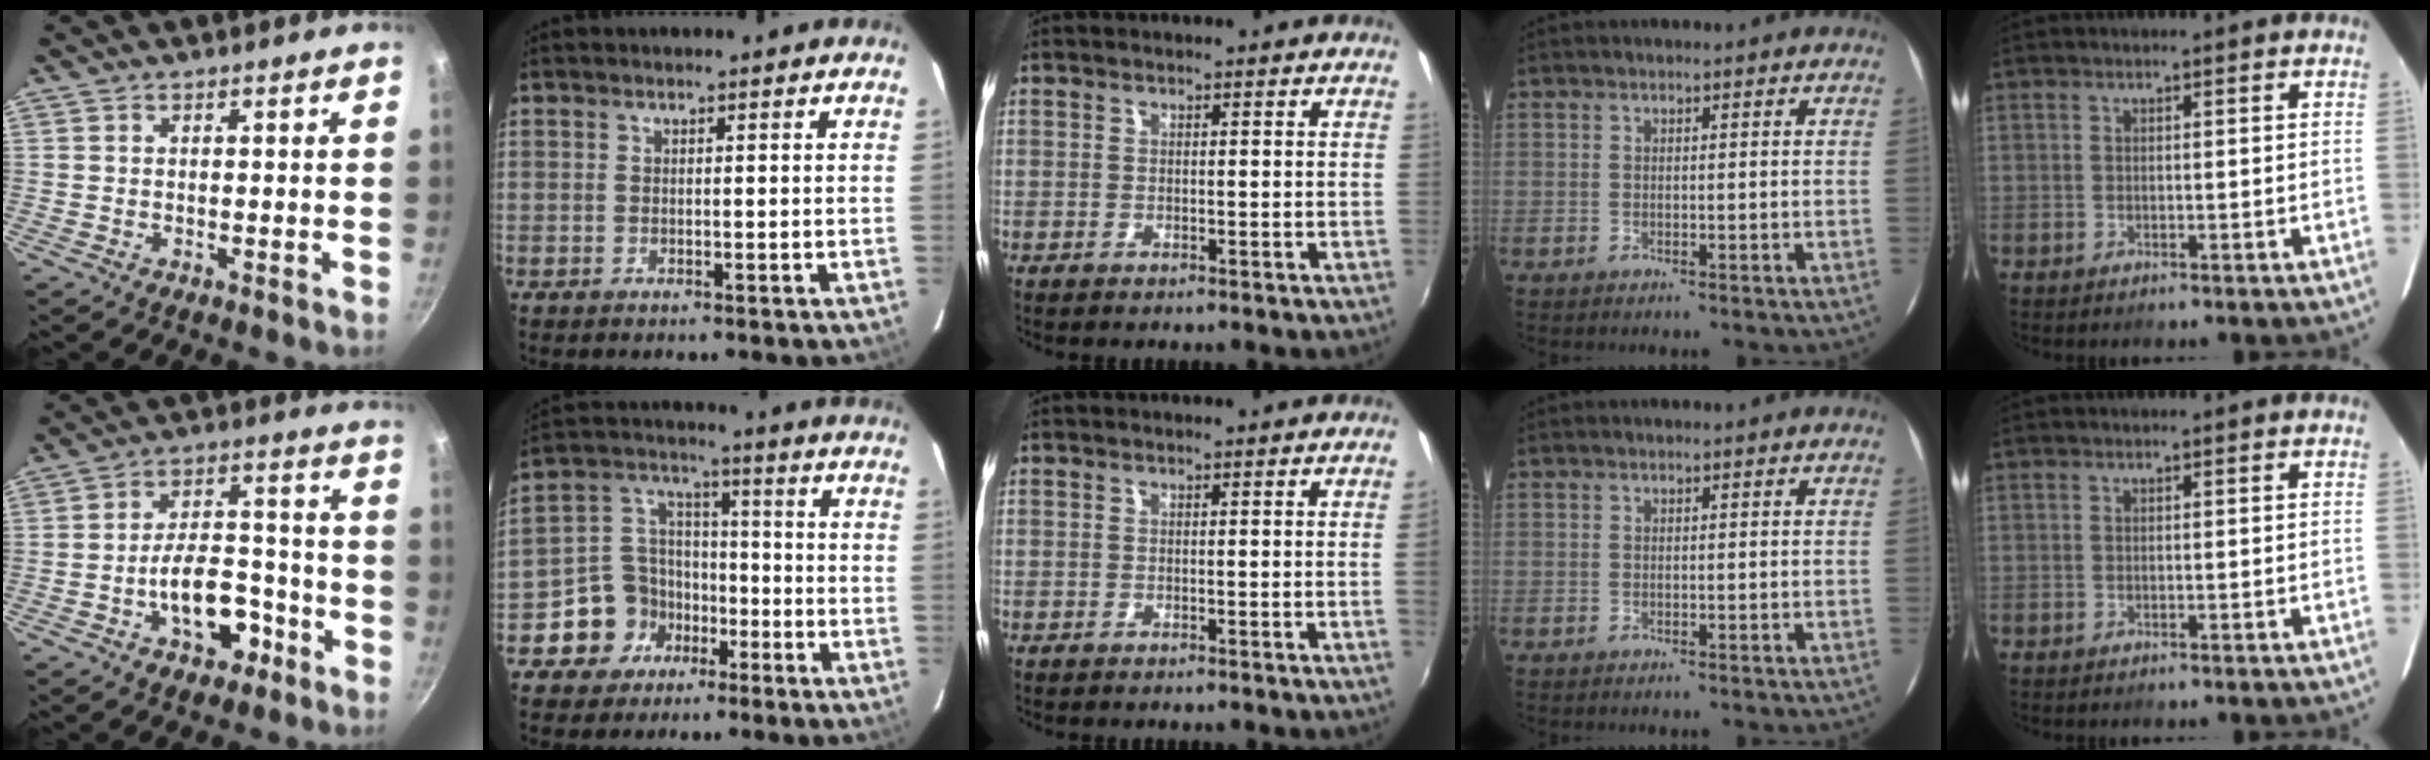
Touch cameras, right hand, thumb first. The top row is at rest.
{"thumb": {"total": 11.9, "force": [-5.2, 6.9, 8.1], "torque": [-0.097, 0.055, -0.075]}, "index": {"total": 10.5, "force": [-5.6, 8.6, 2.0], "torque": [-0.060, 0.045, -0.090]}, "middle": {"total": 0.6, "force": [-0.2, -0.3, 0.5], "torque": [-0.007, -0.001, -0.005]}}